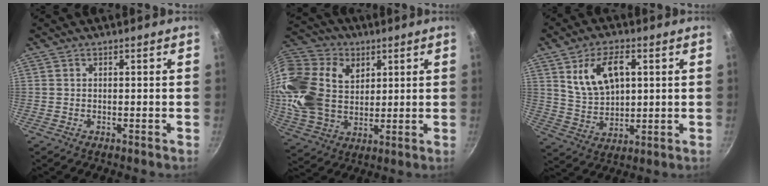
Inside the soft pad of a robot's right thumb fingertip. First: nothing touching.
{"total": 22.9, "force": [6.5, 16.9, 14.0], "torque": [-0.274, 0.003, 0.122]}
{"total": 11.2, "force": [3.7, 6.4, 8.4], "torque": [-0.131, -0.011, 0.077]}